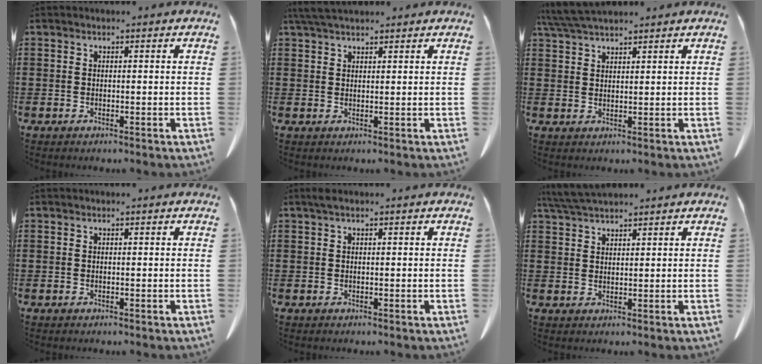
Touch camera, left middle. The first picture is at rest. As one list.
[{"total": 3.4, "force": [2.9, 0.7, 1.6], "torque": [-0.040, 0.002, 0.055]}, {"total": 5.3, "force": [4.8, 0.9, 2.2], "torque": [-0.058, -0.007, 0.091]}, {"total": 0.0}, {"total": 0.7, "force": [0.3, 0.1, 0.6], "torque": [-0.012, 0.003, 0.005]}, {"total": 4.4, "force": [3.9, 0.7, 2.0], "torque": [-0.050, -0.005, 0.074]}]